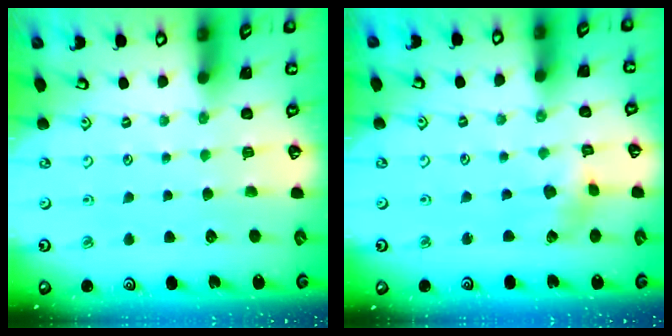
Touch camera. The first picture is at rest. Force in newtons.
{"total": 4.5, "press": 4.5, "slide": 0.5}